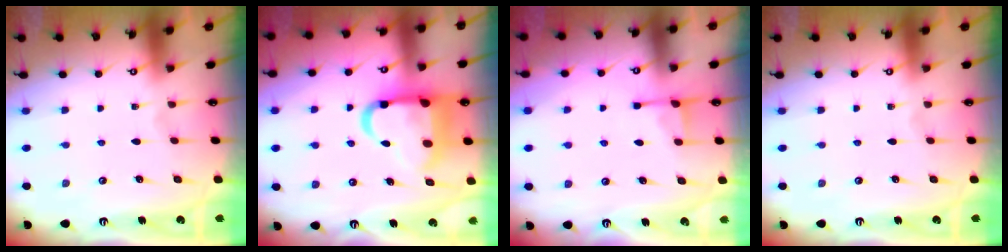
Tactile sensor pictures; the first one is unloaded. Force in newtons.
{"total": 15.0, "press": 14.9, "slide": 1.6}
{"total": 3.6, "press": 3.5, "slide": 0.7}
{"total": 0.0}